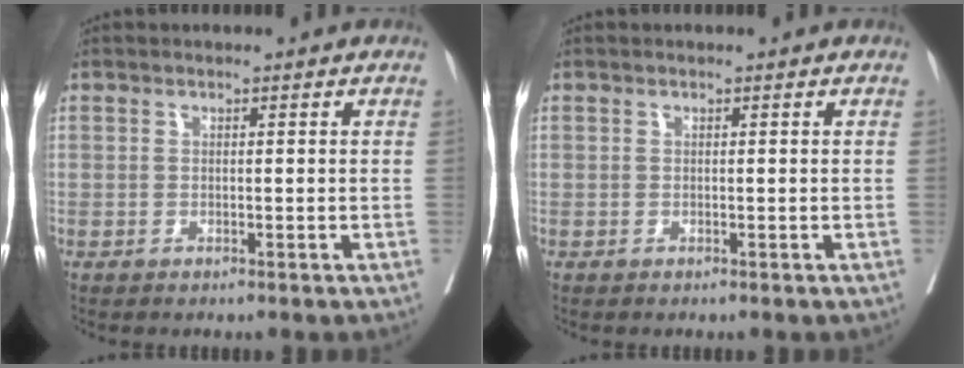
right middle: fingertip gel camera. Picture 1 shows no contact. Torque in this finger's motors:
{"motor_torque": [0.09, -0.10, 0.00, 0.00]}